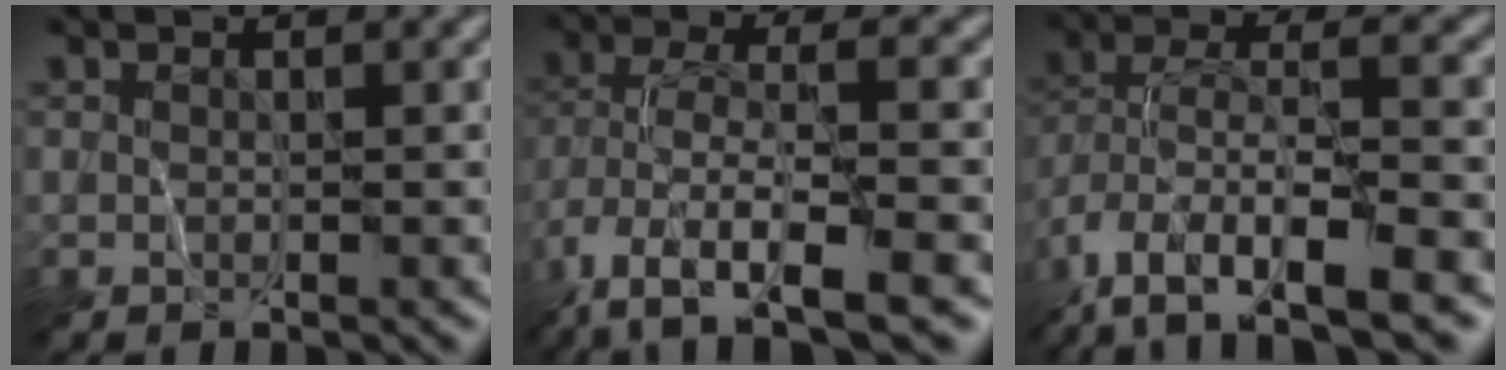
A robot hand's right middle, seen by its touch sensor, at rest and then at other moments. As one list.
[{"total": 9.2, "force": [-4.8, 3.2, 7.2], "torque": [-0.142, -0.008, -0.088]}, {"total": 12.0, "force": [-6.4, 4.6, 9.1], "torque": [-0.175, 0.004, -0.111]}]